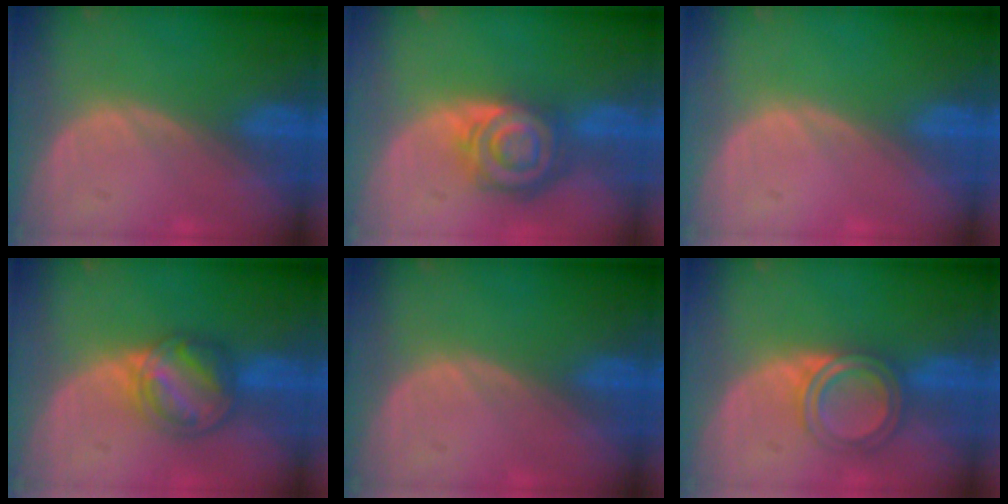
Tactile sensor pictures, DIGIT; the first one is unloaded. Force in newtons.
{"total": 8.3, "press": 7.1, "slide": 4.2}
{"total": 0.0}
{"total": 6.7, "press": 6.3, "slide": 2.3}
{"total": 0.0}
{"total": 4.7, "press": 4.7, "slide": 0.2}